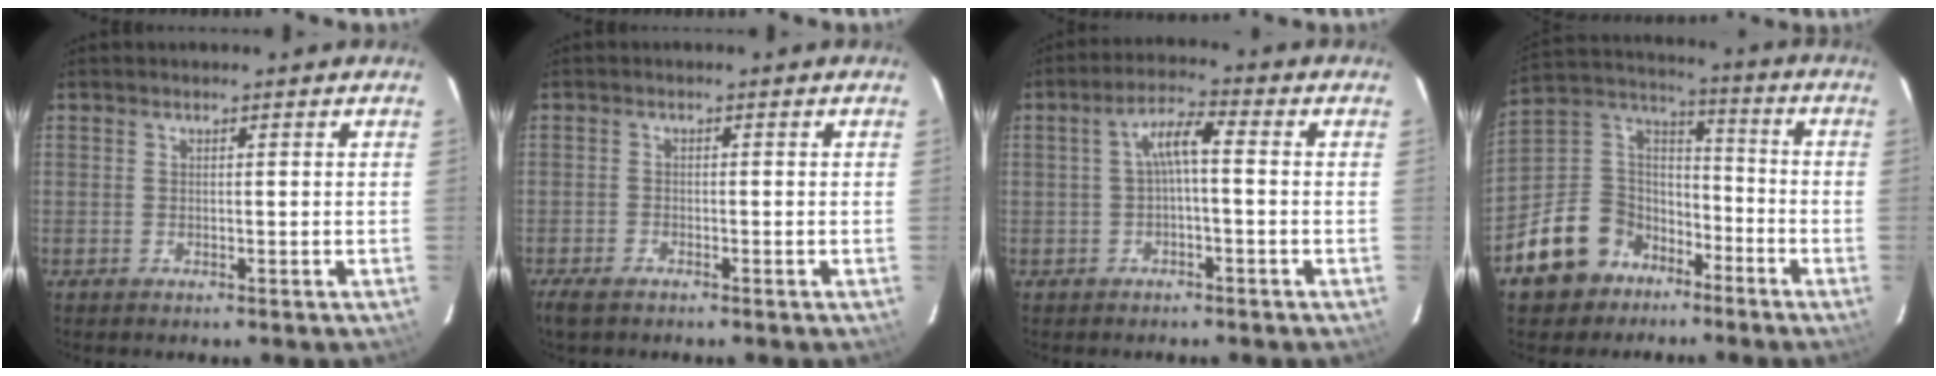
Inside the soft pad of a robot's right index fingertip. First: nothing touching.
{"total": 3.7, "force": [-2.8, 1.4, 1.9], "torque": [-0.052, -0.012, -0.057]}
{"total": 4.7, "force": [-0.5, 1.0, 4.6], "torque": [-0.092, 0.015, -0.008]}
{"total": 13.7, "force": [-8.5, 10.3, 3.2], "torque": [-0.089, 0.059, -0.136]}